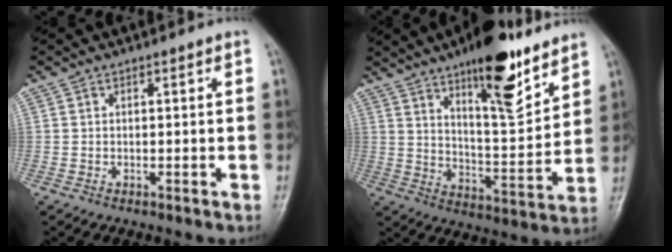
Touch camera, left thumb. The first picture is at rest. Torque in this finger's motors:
{"motor_torque": [1.96, 0.92, 1.54, -1.24, 0.40]}